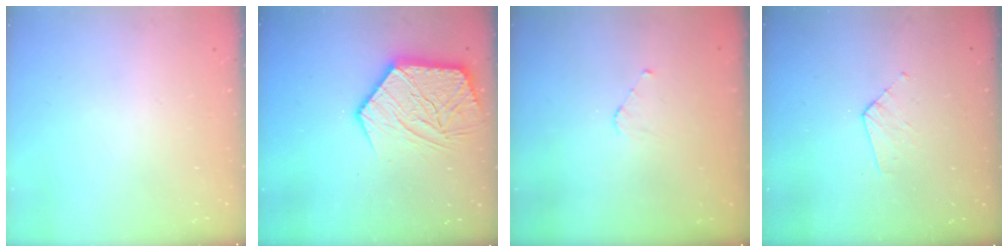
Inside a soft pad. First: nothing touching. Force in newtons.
{"total": 16.2, "press": 16.1, "slide": 1.1}
{"total": 3.0, "press": 3.0, "slide": 0.2}
{"total": 3.3, "press": 3.2, "slide": 0.2}